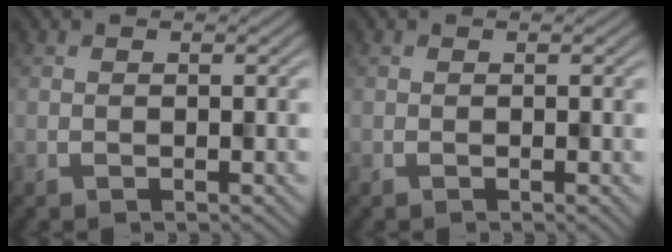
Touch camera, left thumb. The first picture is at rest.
{"total": 0.7, "force": [-0.2, 0.1, 0.6], "torque": [-0.006, 0.001, -0.003]}